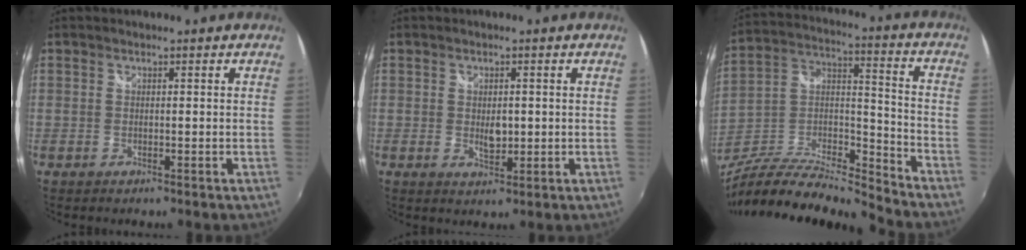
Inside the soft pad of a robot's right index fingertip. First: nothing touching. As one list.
[{"total": 3.3, "force": [0.0, 1.9, 2.6], "torque": [-0.040, -0.004, 0.002]}, {"total": 17.6, "force": [-15.4, 1.8, 8.3], "torque": [-0.163, -0.001, -0.286]}]